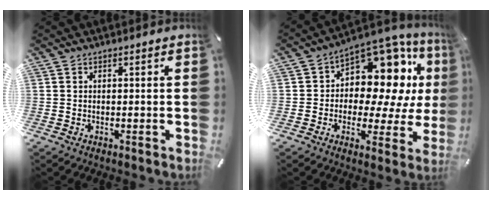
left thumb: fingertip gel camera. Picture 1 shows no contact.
{"total": 14.7, "force": [5.0, 9.4, 10.1], "torque": [-0.142, -0.056, 0.086]}